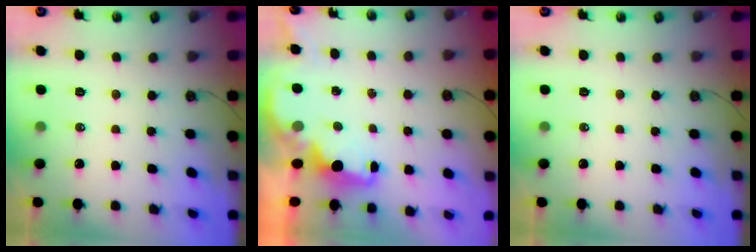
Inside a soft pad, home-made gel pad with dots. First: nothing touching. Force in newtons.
{"total": 2.1, "press": 2.0, "slide": 0.8}
{"total": 0.0}